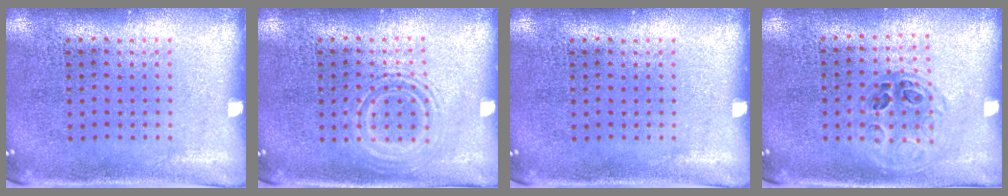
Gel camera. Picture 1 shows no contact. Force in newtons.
{"total": 1.1, "press": 1.1, "slide": 0.2}
{"total": 0.0}
{"total": 0.9, "press": 0.9, "slide": 0.3}